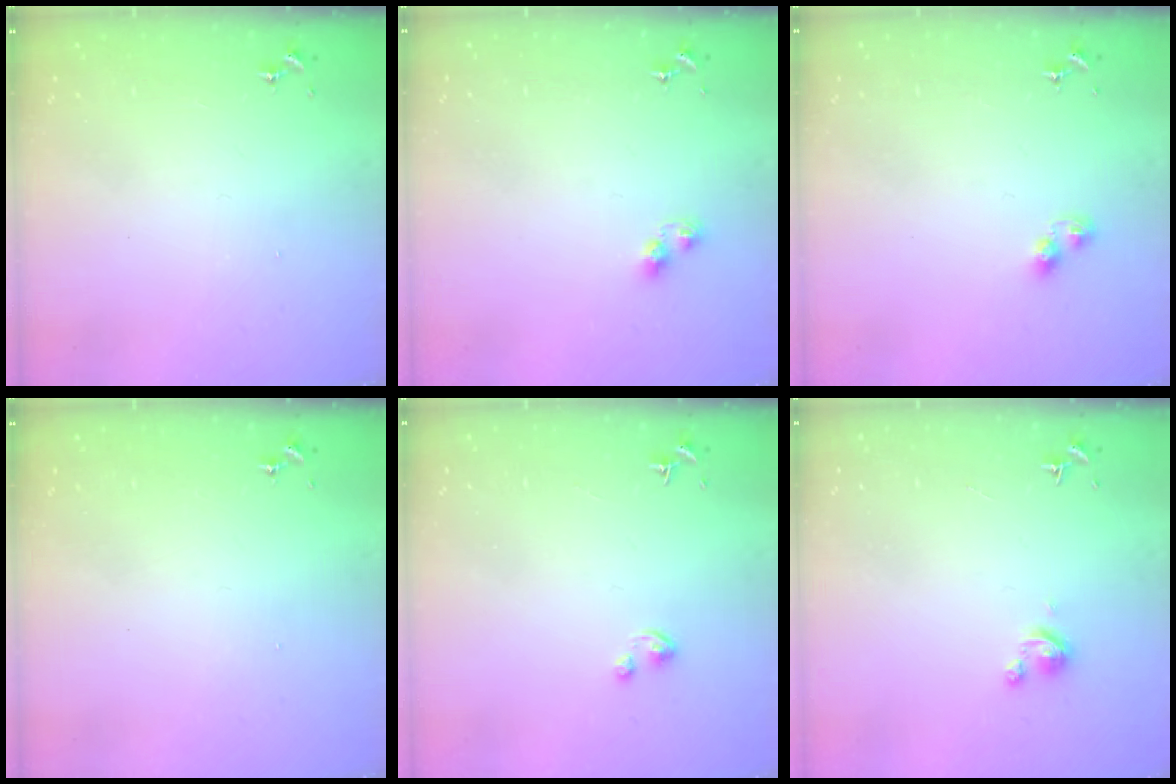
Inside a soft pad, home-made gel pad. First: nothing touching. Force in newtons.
{"total": 5.9, "press": 5.9, "slide": 0.5}
{"total": 5.1, "press": 5.1, "slide": 0.1}
{"total": 0.0}
{"total": 1.9, "press": 1.9, "slide": 0.2}
{"total": 2.9, "press": 2.9, "slide": 0.3}